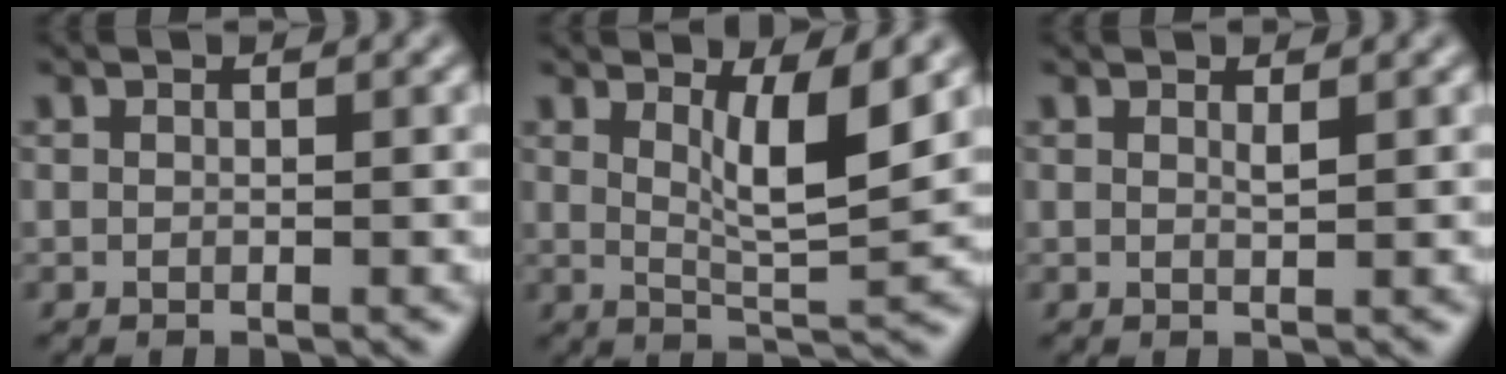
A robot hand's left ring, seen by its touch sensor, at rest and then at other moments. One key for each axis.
{"total": 4.7, "fx": 1.9, "fy": 1.0, "fz": 4.2, "tx": -0.068, "ty": -0.011, "tz": 0.035}
{"total": 0.6, "fx": 0.4, "fy": 0.0, "fz": 0.4, "tx": -0.005, "ty": -0.002, "tz": 0.008}